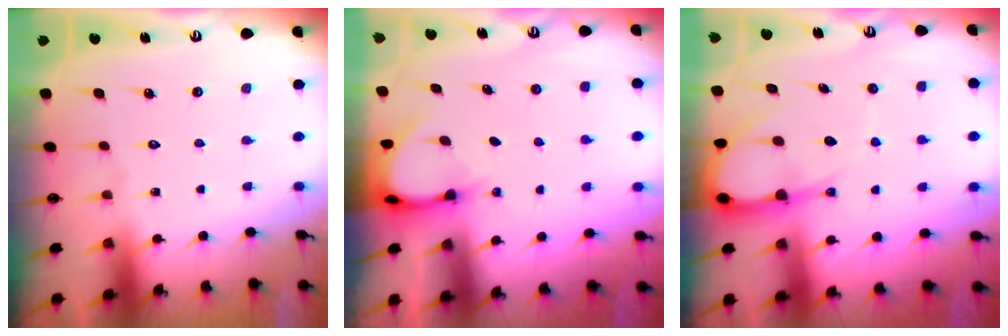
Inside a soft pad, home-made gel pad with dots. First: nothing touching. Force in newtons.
{"total": 4.0, "press": 3.9, "slide": 0.3}
{"total": 8.8, "press": 8.7, "slide": 1.1}